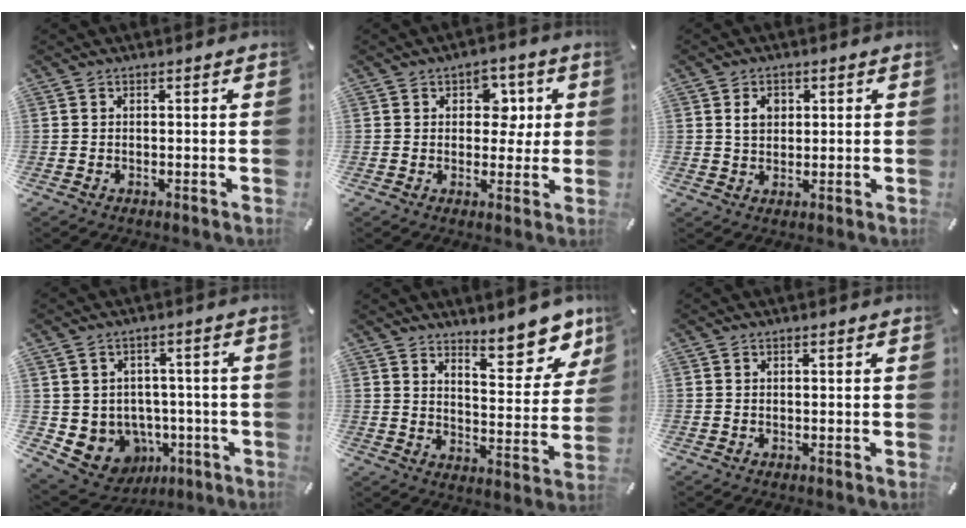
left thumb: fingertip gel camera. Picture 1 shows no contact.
{"total": 6.8, "force": [1.7, 5.3, 3.9], "torque": [-0.034, -0.004, 0.019]}
{"total": 4.0, "force": [1.2, 3.3, 1.9], "torque": [-0.029, 0.004, 0.015]}
{"total": 8.9, "force": [-1.6, 8.4, 2.4], "torque": [-0.052, -0.007, -0.018]}
{"total": 12.2, "force": [10.1, 4.2, 5.3], "torque": [-0.052, -0.087, 0.175]}
{"total": 0.0}